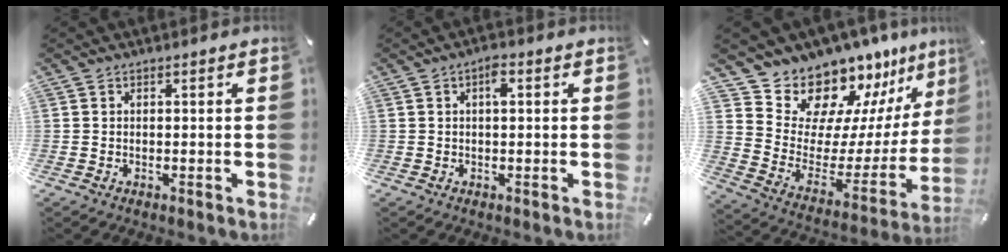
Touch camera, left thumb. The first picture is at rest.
{"total": 2.6, "force": [0.6, 1.0, 2.3], "torque": [-0.039, 0.006, 0.007]}
{"total": 14.7, "force": [13.9, 4.9, 0.7], "torque": [-0.020, -0.157, 0.240]}